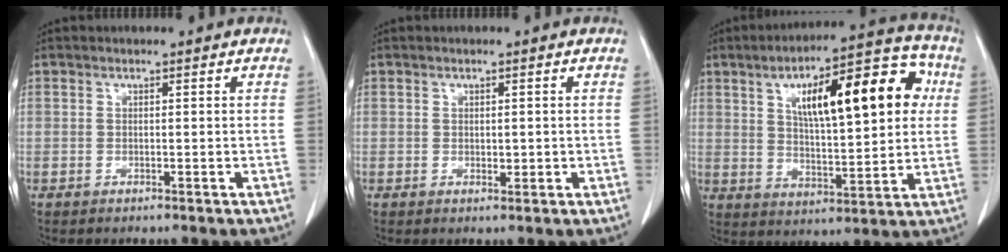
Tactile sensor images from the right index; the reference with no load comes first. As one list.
[{"total": 1.4, "force": [0.0, 0.8, 1.2], "torque": [-0.016, -0.003, 0.004]}, {"total": 18.2, "force": [5.2, 5.4, 16.5], "torque": [-0.237, 0.034, 0.078]}]